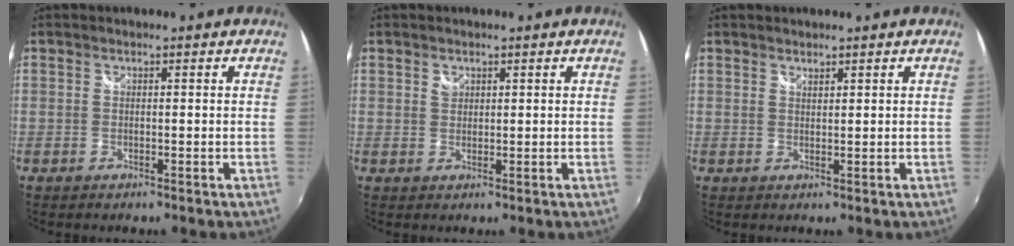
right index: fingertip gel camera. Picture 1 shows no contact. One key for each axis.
{"total": 1.5, "fx": 0.7, "fy": 1.2, "fz": 0.5, "tx": -0.005, "ty": 0.003, "tz": 0.012}
{"total": 1.1, "fx": 1.0, "fy": 0.3, "fz": 0.2, "tx": -0.002, "ty": 0.000, "tz": 0.018}